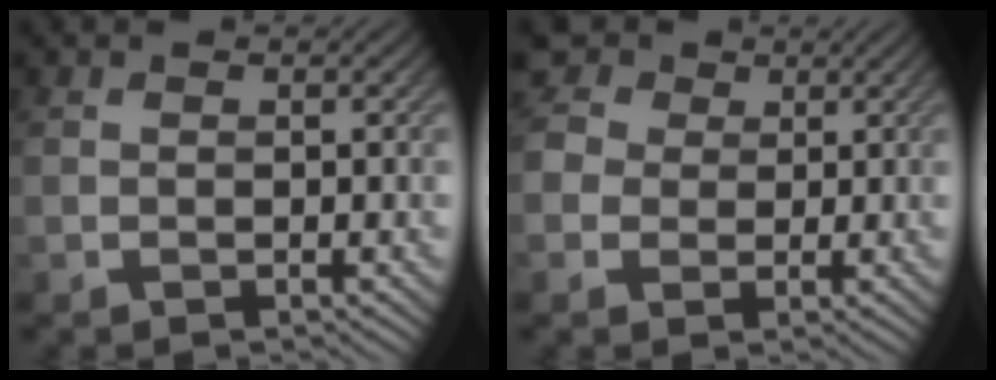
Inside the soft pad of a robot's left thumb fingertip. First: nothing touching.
{"total": 5.4, "force": [2.2, 4.5, 2.0], "torque": [-0.093, 0.020, 0.018]}